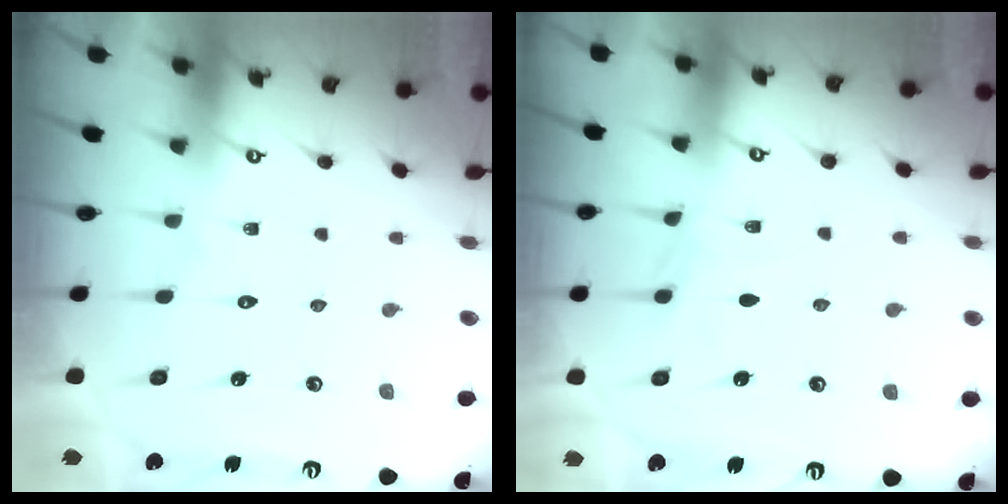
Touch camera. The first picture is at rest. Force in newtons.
{"total": 4.0, "press": 4.0, "slide": 0.5}